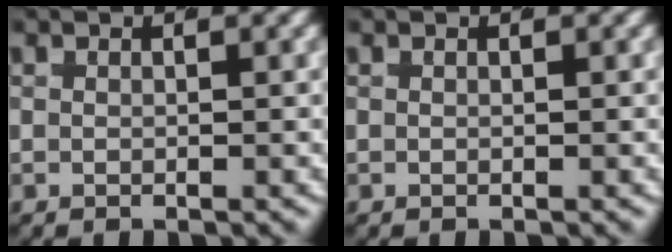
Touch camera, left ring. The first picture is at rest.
{"total": 0.0}